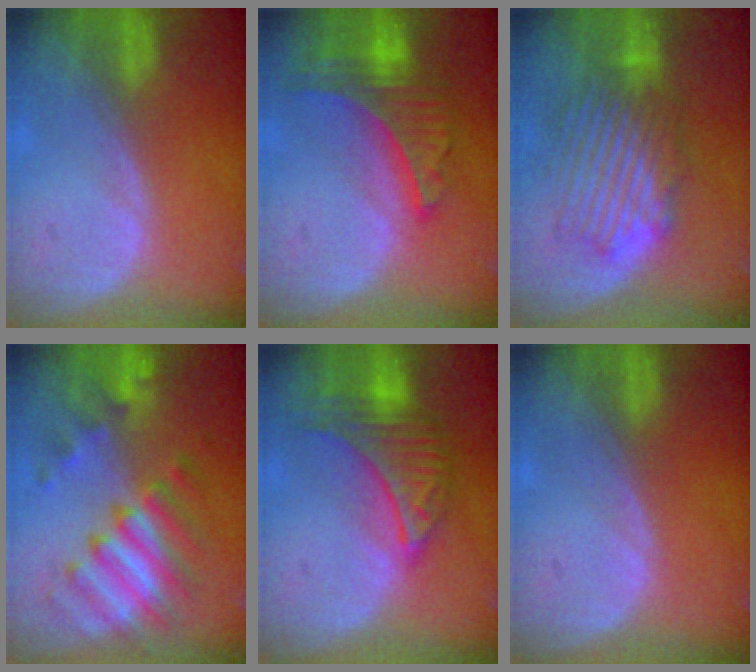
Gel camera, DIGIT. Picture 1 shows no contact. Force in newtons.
{"total": 8.0, "press": 7.1, "slide": 3.8}
{"total": 8.5, "press": 8.3, "slide": 1.9}
{"total": 8.6, "press": 8.6, "slide": 0.3}
{"total": 8.2, "press": 8.2, "slide": 0.4}
{"total": 0.0}